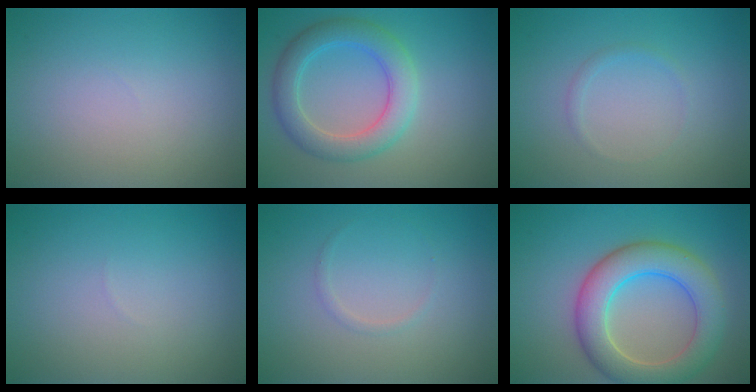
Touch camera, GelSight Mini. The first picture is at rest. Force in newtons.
{"total": 4.6, "press": 4.6, "slide": 0.1}
{"total": 0.7, "press": 0.7, "slide": 0.0}
{"total": 0.0}
{"total": 0.6, "press": 0.6, "slide": 0.0}
{"total": 6.9, "press": 6.9, "slide": 0.5}